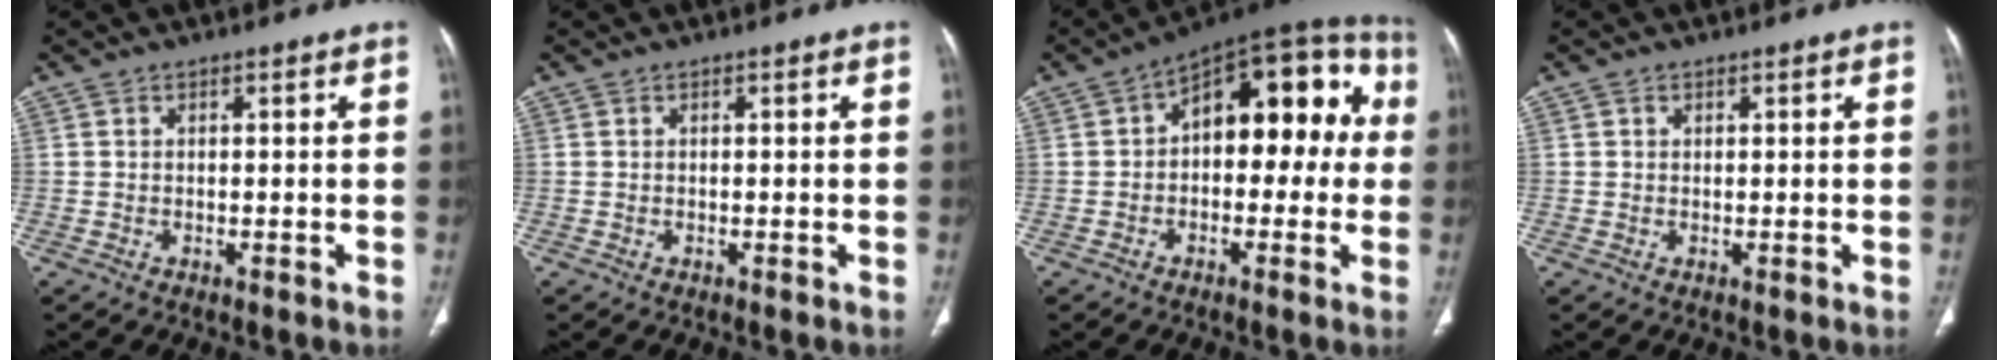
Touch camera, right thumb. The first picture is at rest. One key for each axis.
{"total": 0.0}
{"total": 17.6, "fx": 1.8, "fy": 9.9, "fz": 14.4, "tx": -0.139, "ty": 0.050, "tz": 0.014}
{"total": 0.5, "fx": 0.3, "fy": 0.5, "fz": 0.0, "tx": 0.003, "ty": 0.001, "tz": 0.004}